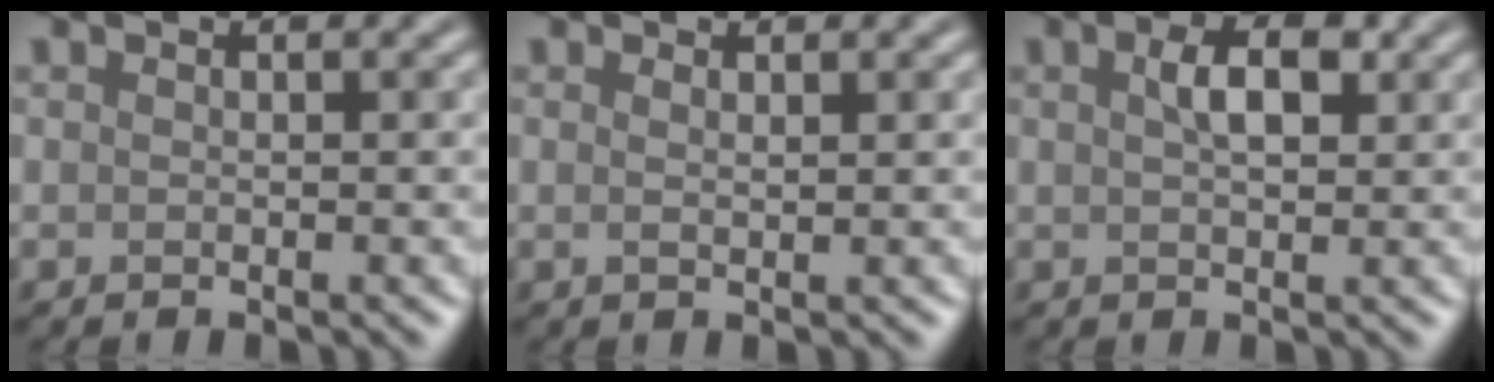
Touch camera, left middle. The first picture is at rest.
{"total": 0.9, "force": [0.5, 0.2, 0.7], "torque": [-0.010, -0.001, 0.007]}
{"total": 3.1, "force": [1.1, 1.4, 2.6], "torque": [-0.047, 0.006, 0.019]}